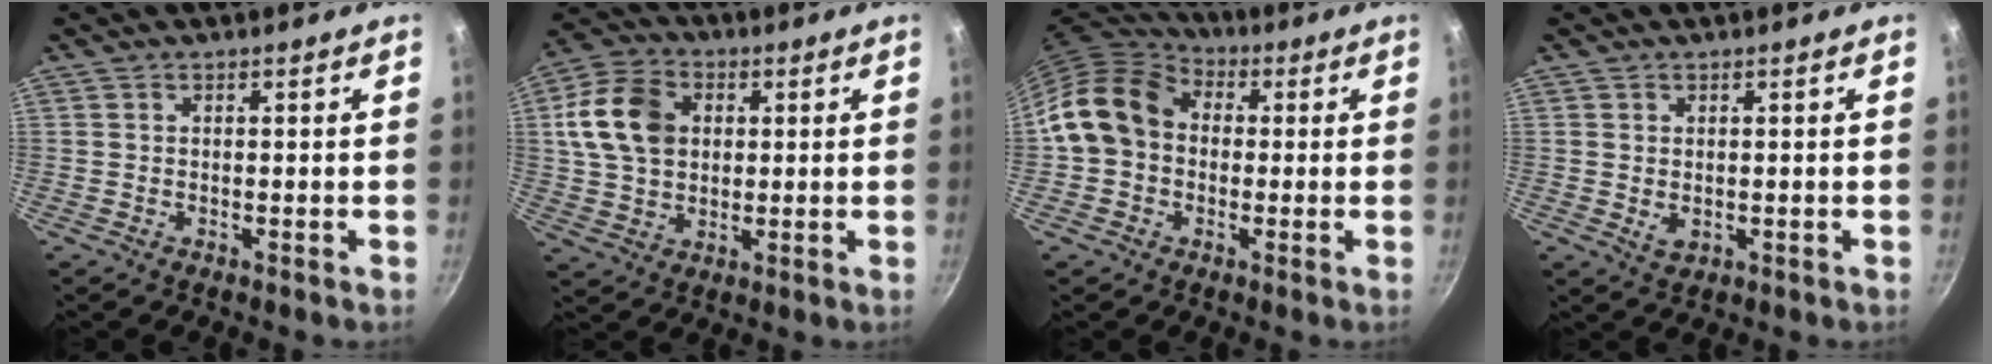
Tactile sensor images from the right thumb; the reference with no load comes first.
{"total": 13.7, "force": [2.8, 10.2, 8.8], "torque": [-0.145, 0.010, 0.042]}
{"total": 13.5, "force": [0.4, 10.9, 7.9], "torque": [-0.117, 0.033, -0.010]}
{"total": 2.4, "force": [0.1, 1.8, 1.6], "torque": [-0.026, -0.006, 0.005]}